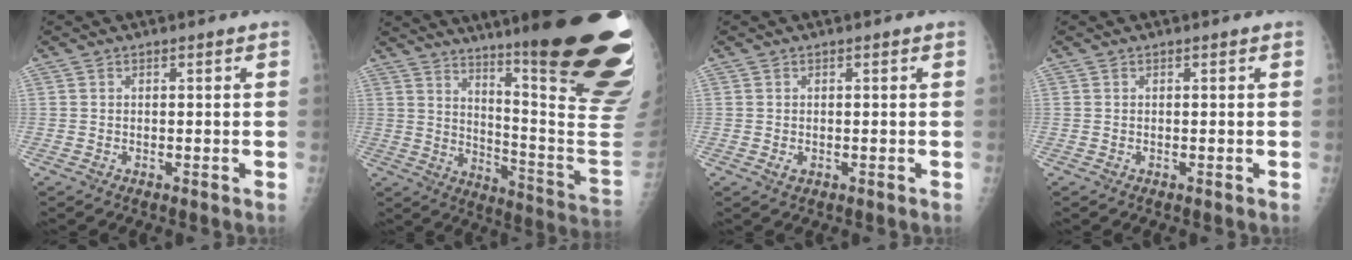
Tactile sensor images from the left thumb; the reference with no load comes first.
{"total": 34.0, "force": [19.2, 5.2, 27.5], "torque": [-0.256, -0.085, 0.277]}
{"total": 1.2, "force": [-0.1, 0.8, 0.8], "torque": [-0.011, -0.002, 0.000]}
{"total": 0.0}